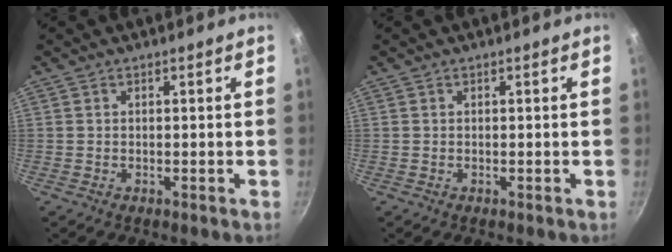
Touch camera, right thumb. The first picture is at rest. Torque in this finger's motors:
{"motor_torque": [0.00, 0.00, -0.02, 0.02, 0.00]}